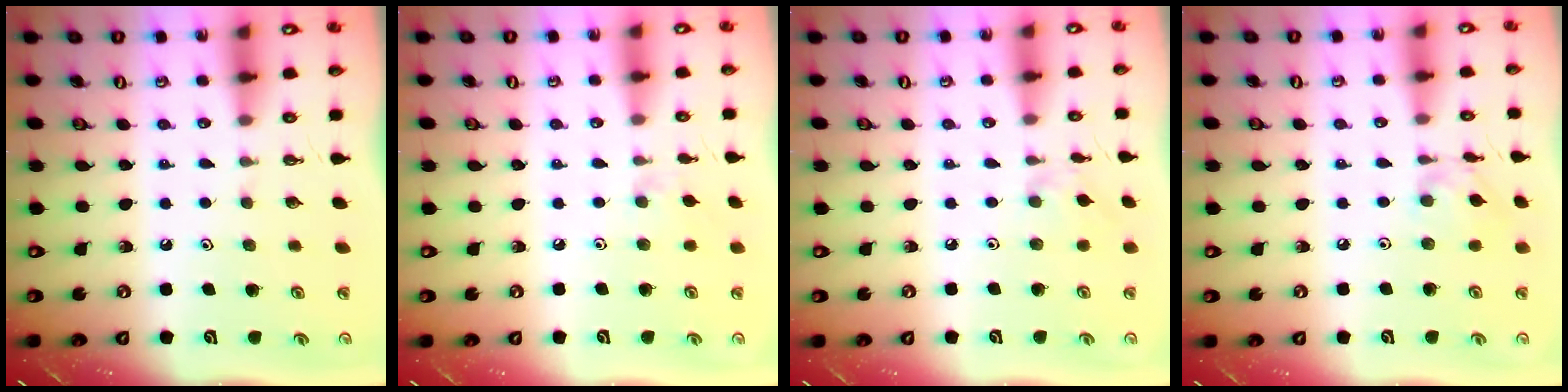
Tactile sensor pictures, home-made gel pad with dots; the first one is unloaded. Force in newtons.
{"total": 2.9, "press": 2.9, "slide": 0.5}
{"total": 1.6, "press": 1.6, "slide": 0.3}
{"total": 6.8, "press": 6.8, "slide": 0.3}